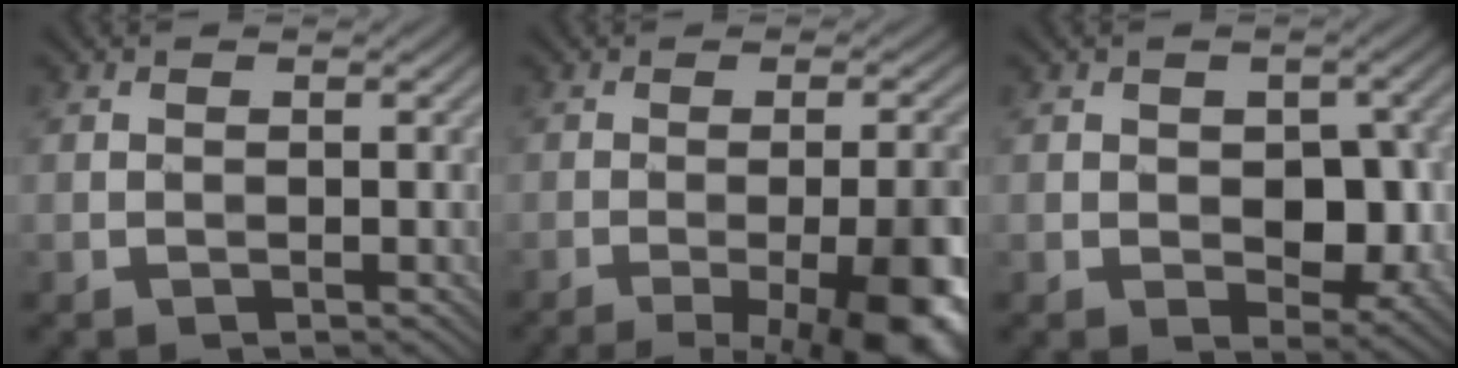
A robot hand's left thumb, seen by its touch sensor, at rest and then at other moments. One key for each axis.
{"total": 11.8, "fx": -5.0, "fy": 3.0, "fz": 10.3, "tx": -0.108, "ty": 0.004, "tz": -0.066}
{"total": 5.8, "fx": -0.6, "fy": 3.6, "fz": 4.4, "tx": -0.070, "ty": -0.013, "tz": -0.004}